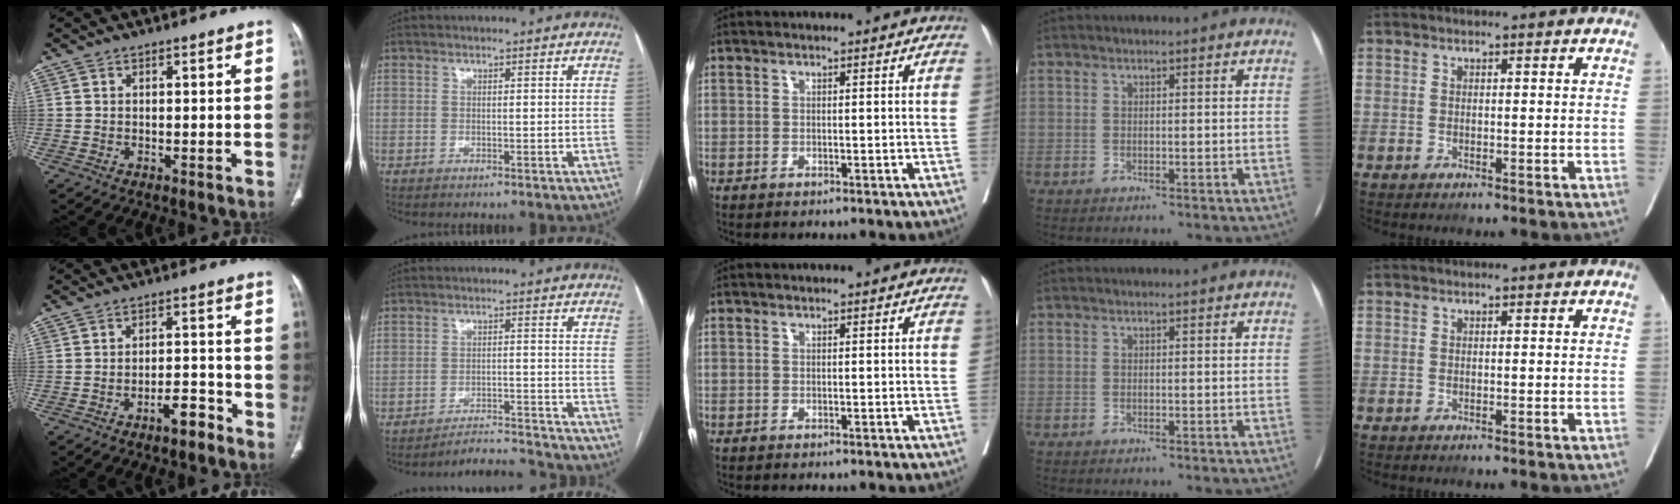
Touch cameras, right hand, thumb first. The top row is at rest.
{"thumb": {"total": 4.6, "force": [-3.2, 1.7, 2.8], "torque": [-0.037, 0.030, -0.048]}, "index": {"total": 7.0, "force": [-7.0, -0.8, -0.7], "torque": [0.008, 0.007, -0.111]}}